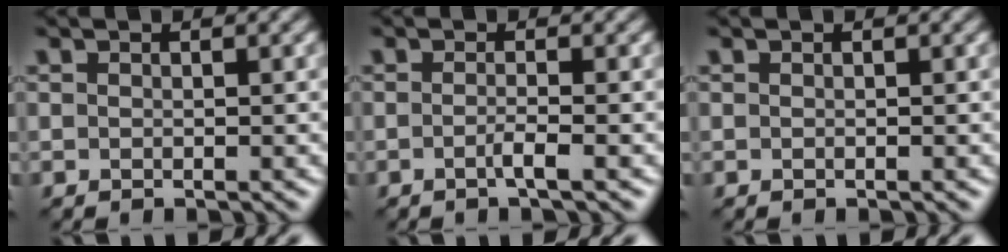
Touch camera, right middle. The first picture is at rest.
{"total": 1.6, "force": [-0.5, 0.3, 1.5], "torque": [-0.023, 0.001, -0.015]}
{"total": 0.0}